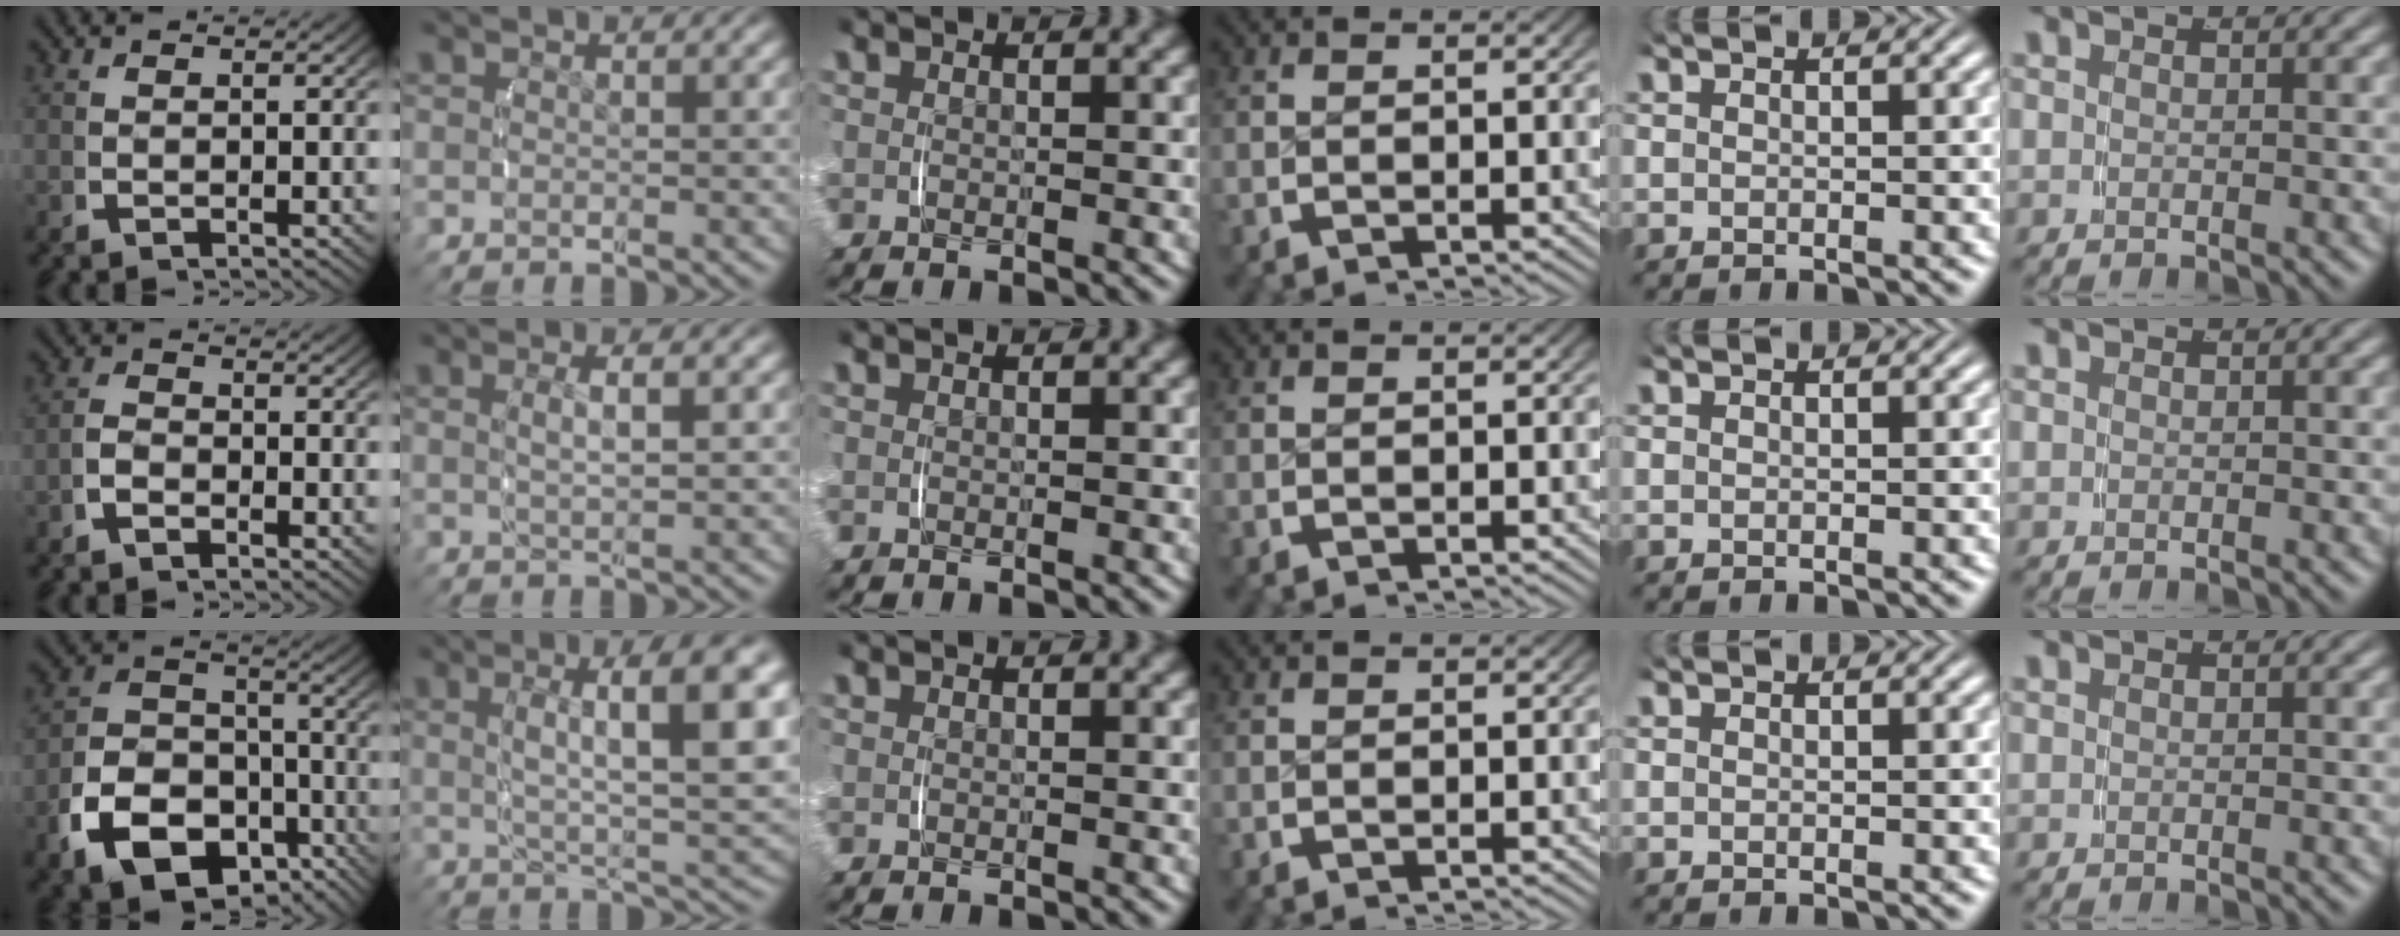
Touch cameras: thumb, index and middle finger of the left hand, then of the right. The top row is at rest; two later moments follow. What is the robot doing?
{"motion": "lift_and_place", "object": "pen bag"}